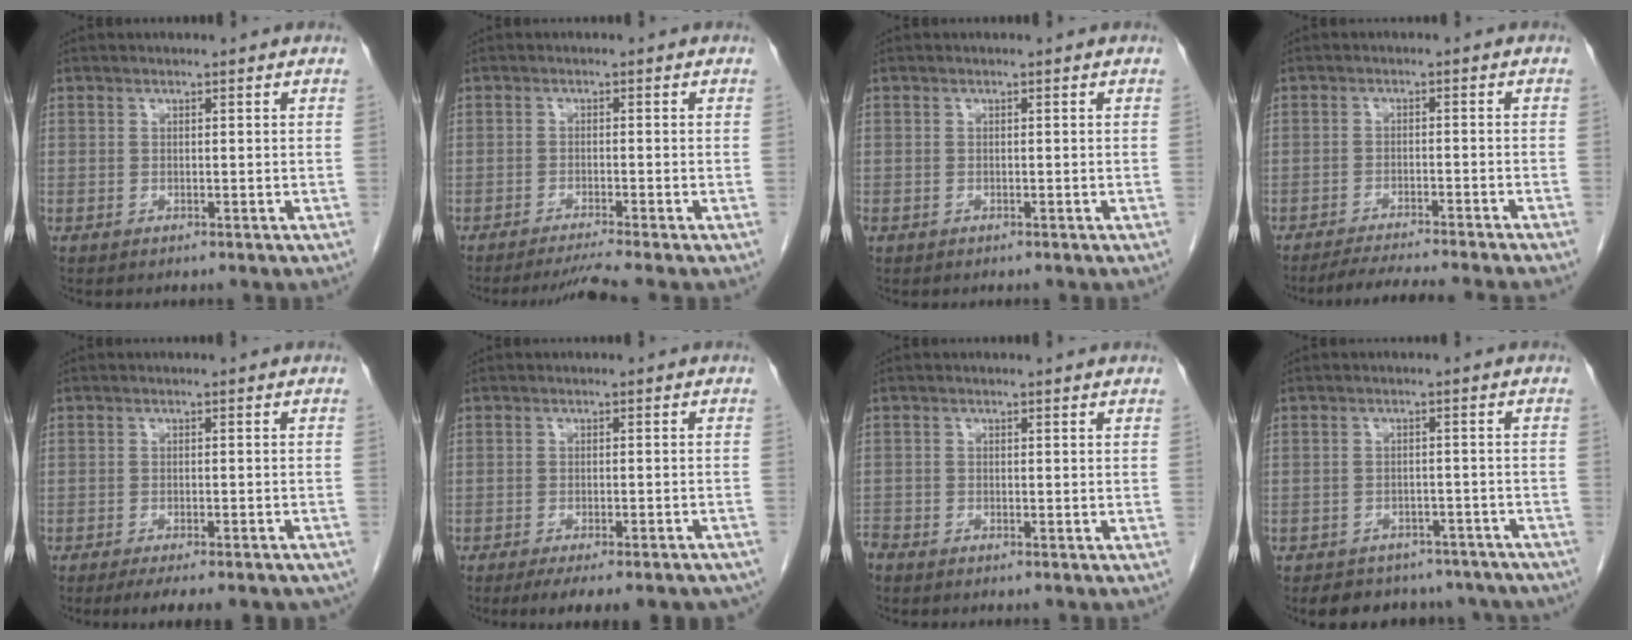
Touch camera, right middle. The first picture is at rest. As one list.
[{"total": 3.6, "force": [-3.0, -1.9, 0.9], "torque": [-0.025, -0.019, -0.054]}, {"total": 0.0}, {"total": 9.8, "force": [-8.8, -1.0, 4.0], "torque": [-0.043, -0.017, -0.130]}, {"total": 10.5, "force": [-8.7, 2.1, 5.5], "torque": [-0.066, -0.007, -0.104]}, {"total": 13.0, "force": [-11.0, 2.5, 6.5], "torque": [-0.071, -0.004, -0.131]}, {"total": 1.7, "force": [-1.6, 0.2, 0.4], "torque": [-0.006, -0.004, -0.030]}, {"total": 12.6, "force": [-10.7, 5.9, 3.0], "torque": [-0.037, 0.012, -0.112]}]